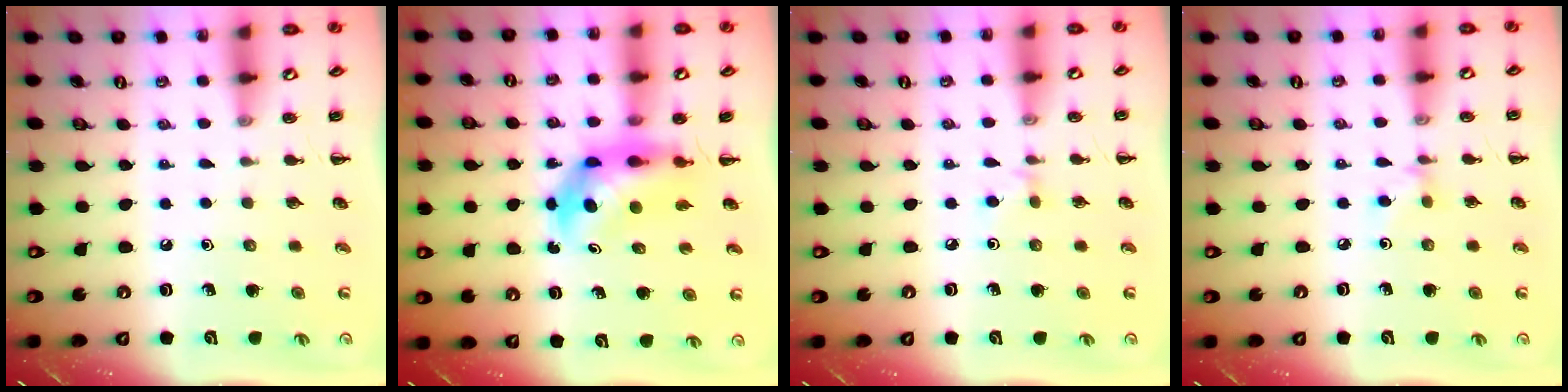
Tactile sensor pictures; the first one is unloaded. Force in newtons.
{"total": 6.0, "press": 5.9, "slide": 1.3}
{"total": 2.6, "press": 2.4, "slide": 1.0}
{"total": 3.0, "press": 2.8, "slide": 0.9}